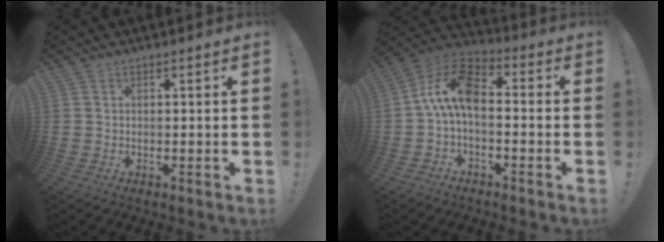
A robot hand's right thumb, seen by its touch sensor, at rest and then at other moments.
{"total": 12.3, "force": [0.4, 7.0, 10.1], "torque": [-0.187, 0.017, 0.010]}